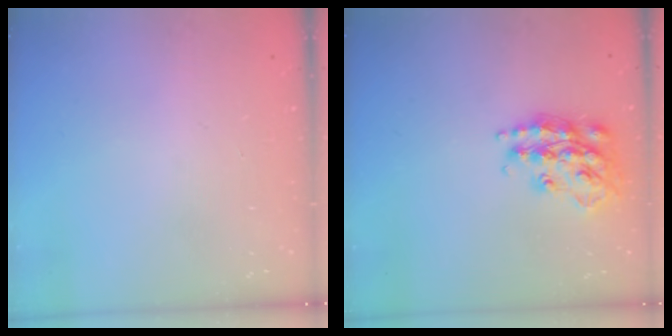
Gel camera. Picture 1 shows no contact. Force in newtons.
{"total": 17.5, "press": 17.5, "slide": 1.0}